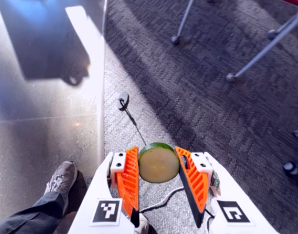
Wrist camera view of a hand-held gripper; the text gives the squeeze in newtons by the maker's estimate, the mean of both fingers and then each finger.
{"total": 7.8, "left": 7.8, "right": 7.8}